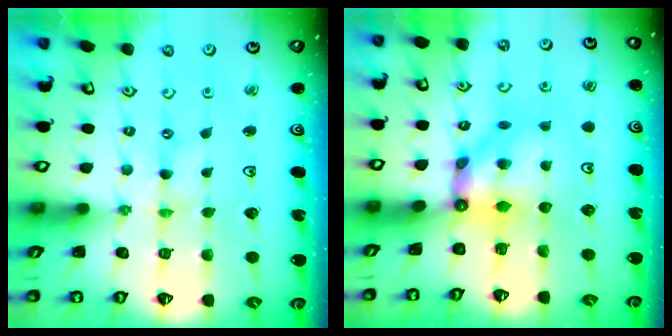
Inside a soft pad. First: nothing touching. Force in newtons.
{"total": 8.8, "press": 8.8, "slide": 0.6}